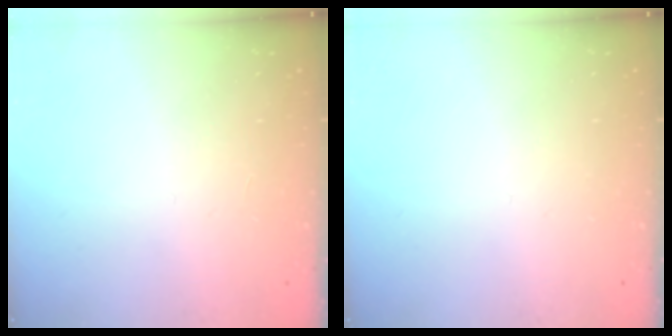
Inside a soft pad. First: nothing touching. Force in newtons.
{"total": 0.0}